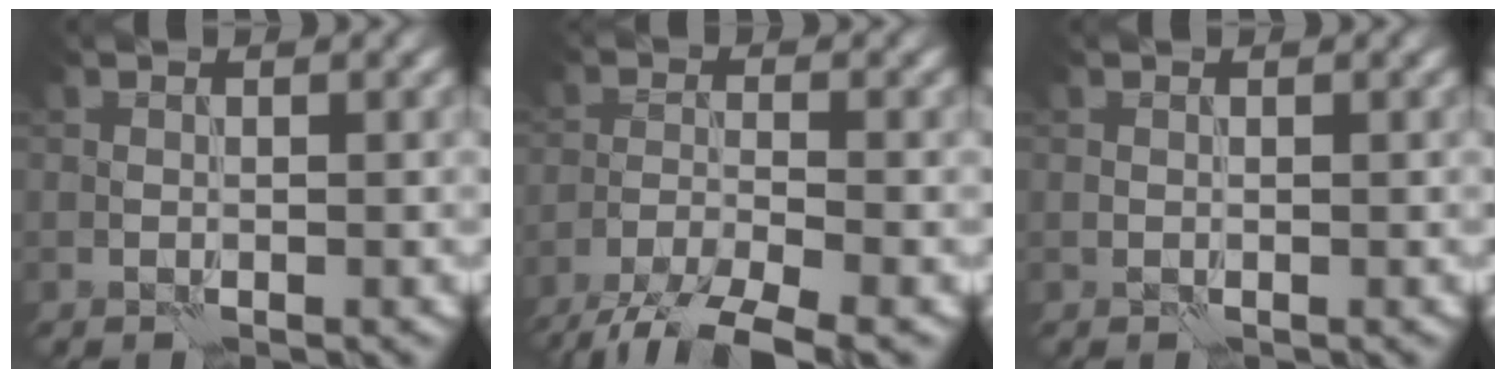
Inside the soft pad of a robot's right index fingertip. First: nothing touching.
{"total": 6.3, "force": [-5.0, 1.0, 3.7], "torque": [-0.061, -0.005, -0.096]}
{"total": 0.0}